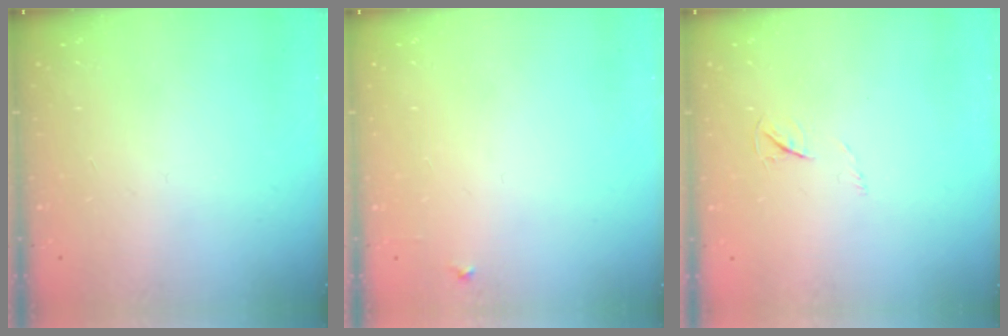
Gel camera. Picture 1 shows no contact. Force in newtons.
{"total": 4.1, "press": 4.1, "slide": 0.6}
{"total": 3.6, "press": 3.6, "slide": 0.5}